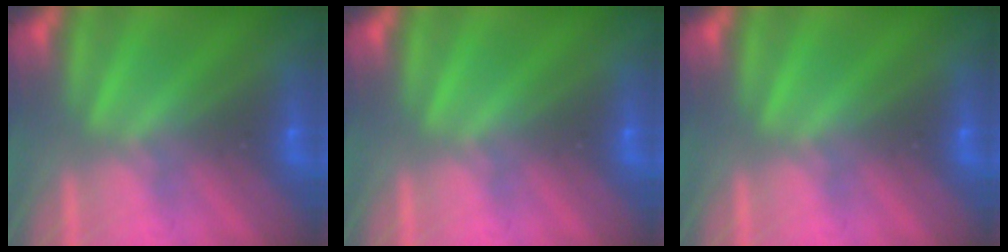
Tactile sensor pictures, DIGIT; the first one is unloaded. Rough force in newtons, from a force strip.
{"total": 0.0}
{"total": 0.0}